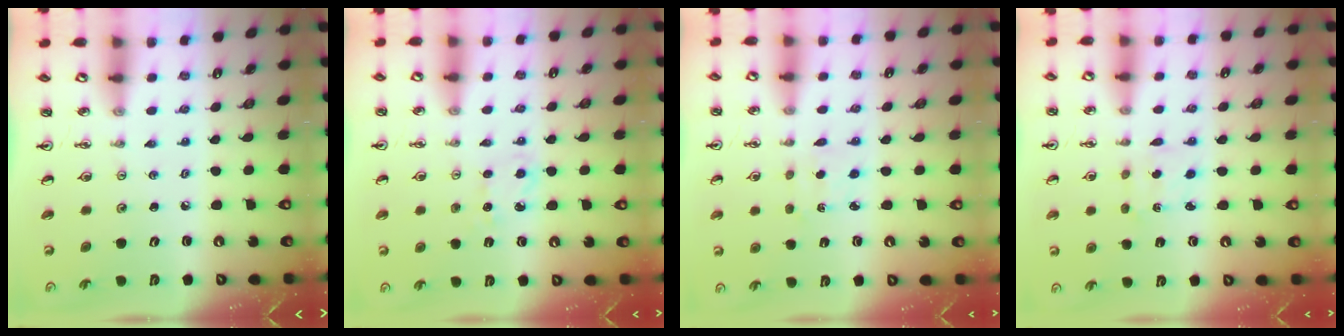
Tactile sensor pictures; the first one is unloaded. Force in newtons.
{"total": 4.1, "press": 4.0, "slide": 0.6}
{"total": 2.1, "press": 2.0, "slide": 0.6}
{"total": 2.3, "press": 2.3, "slide": 0.4}